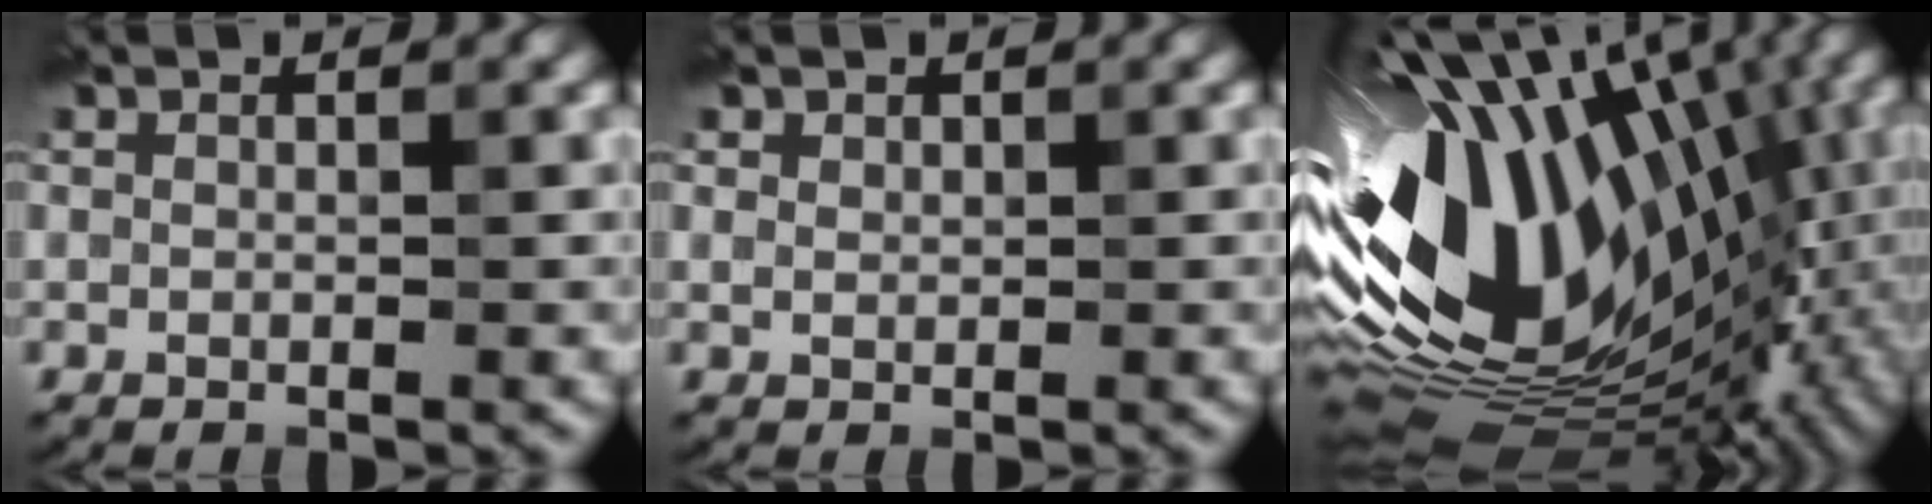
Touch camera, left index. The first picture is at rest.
{"total": 1.3, "force": [0.8, 0.9, 0.4], "torque": [-0.014, -0.001, 0.025]}
{"total": 16.1, "force": [0.4, 9.4, 13.1], "torque": [-0.232, 0.012, 0.000]}